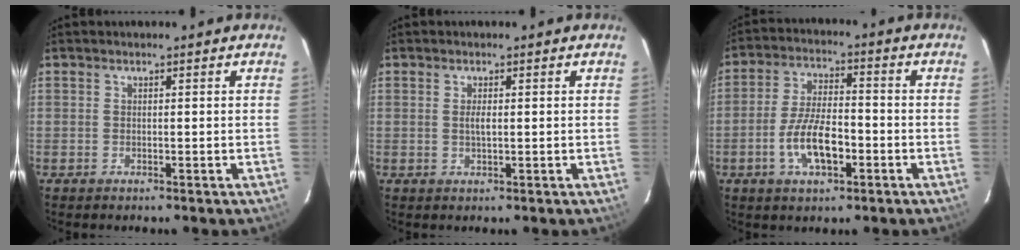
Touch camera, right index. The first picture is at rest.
{"total": 1.5, "force": [0.2, 0.5, 1.4], "torque": [-0.026, -0.001, 0.003]}
{"total": 9.5, "force": [-3.6, 3.7, 8.0], "torque": [-0.162, 0.001, -0.061]}